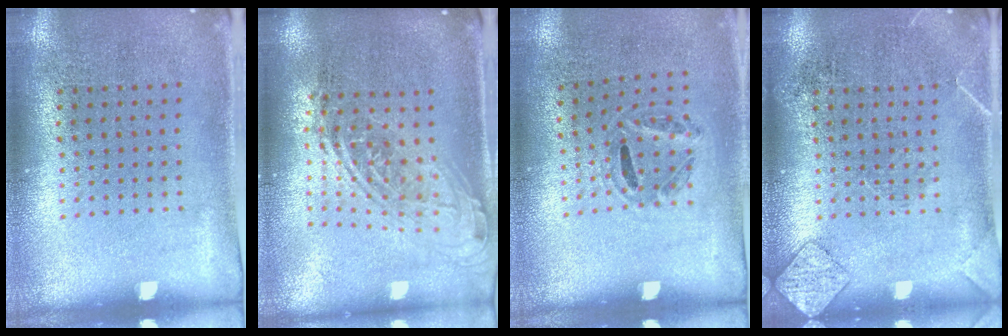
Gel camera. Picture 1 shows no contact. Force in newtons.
{"total": 2.0, "press": 1.5, "slide": 1.2}
{"total": 1.2, "press": 0.8, "slide": 0.9}
{"total": 1.8, "press": 1.8, "slide": 0.1}